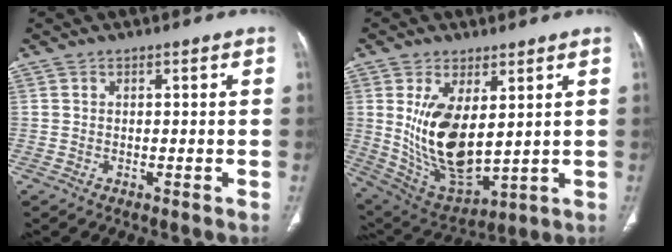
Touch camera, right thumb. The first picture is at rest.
{"total": 15.2, "force": [2.7, 7.6, 13.0], "torque": [-0.234, -0.025, 0.078]}